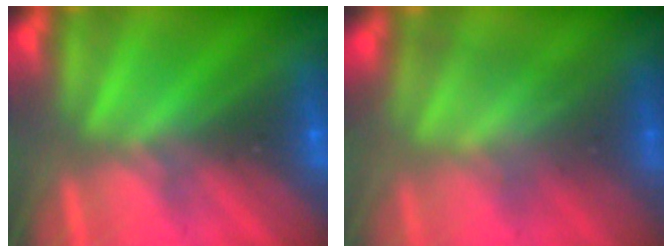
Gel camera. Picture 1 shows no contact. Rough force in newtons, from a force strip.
{"total": 3.4}